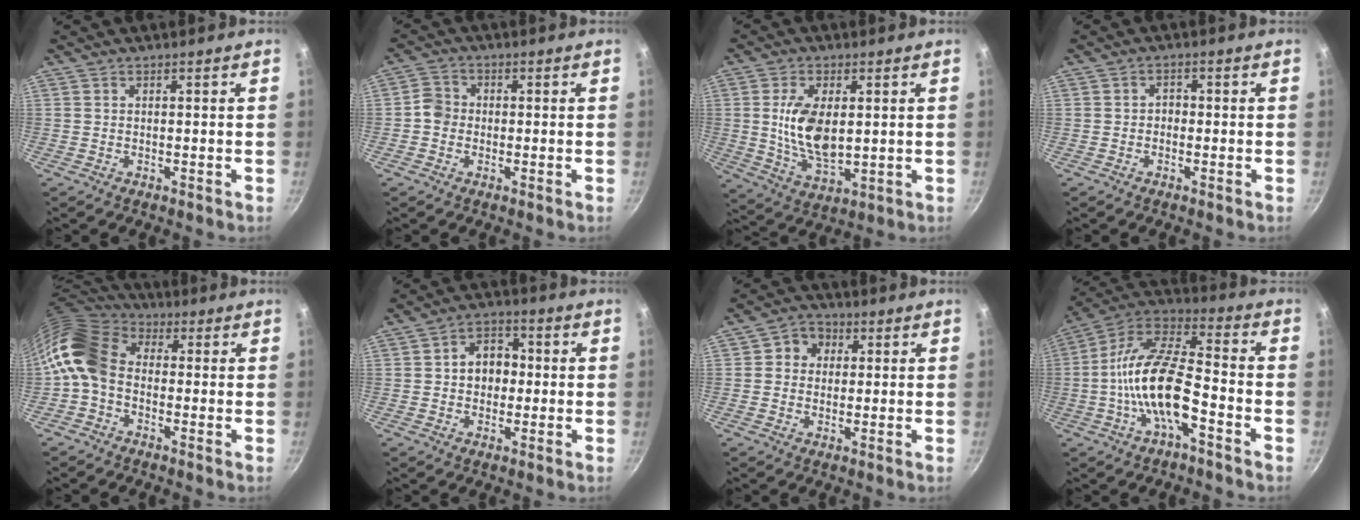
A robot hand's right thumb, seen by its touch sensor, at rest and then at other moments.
{"total": 3.6, "force": [-0.7, 3.2, 1.4], "torque": [-0.011, 0.012, -0.025]}
{"total": 11.5, "force": [1.3, 6.0, 9.6], "torque": [-0.176, -0.013, 0.033]}
{"total": 1.6, "force": [-0.5, 1.3, 0.8], "torque": [-0.006, 0.008, -0.012]}
{"total": 12.0, "force": [-2.1, 8.9, 7.8], "torque": [-0.141, 0.042, -0.066]}
{"total": 7.2, "force": [0.1, 5.6, 4.4], "torque": [-0.027, 0.016, -0.004]}
{"total": 5.7, "force": [1.3, 5.1, 2.3], "torque": [-0.001, 0.003, 0.009]}
{"total": 16.2, "force": [-5.0, 6.2, 14.1], "torque": [-0.258, 0.044, -0.112]}